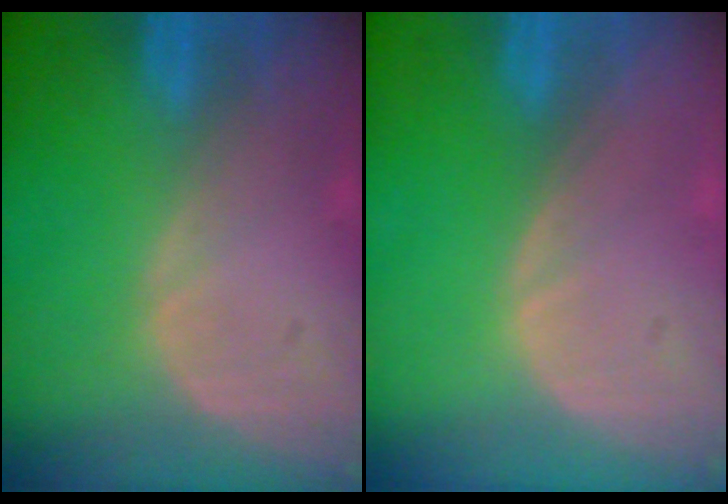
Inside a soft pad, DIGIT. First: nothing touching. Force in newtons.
{"total": 0.0}